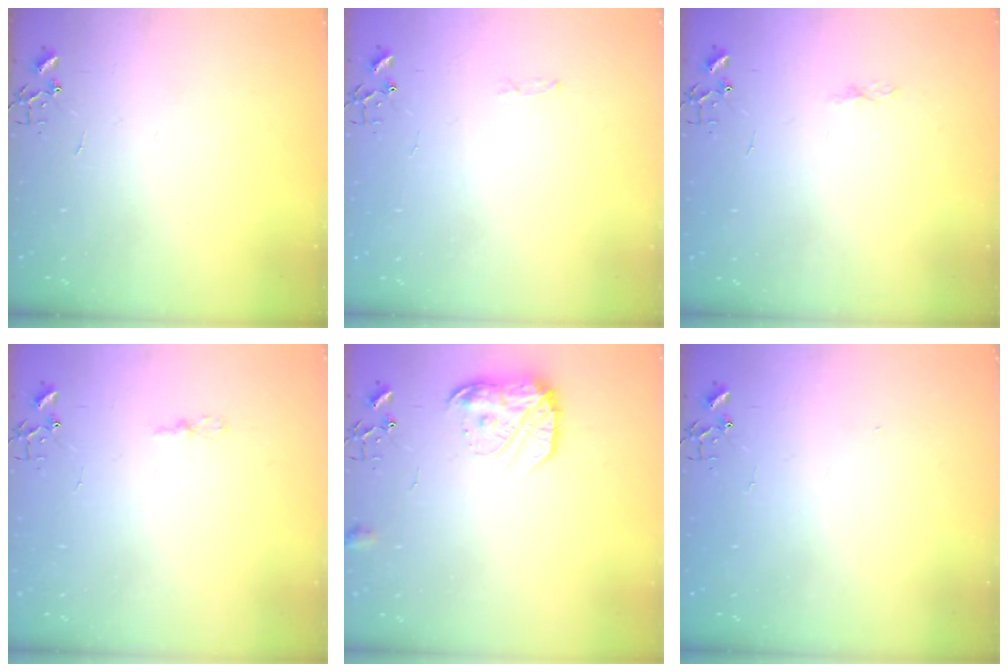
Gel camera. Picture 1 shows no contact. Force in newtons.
{"total": 2.8, "press": 2.8, "slide": 0.4}
{"total": 3.6, "press": 3.5, "slide": 0.5}
{"total": 3.1, "press": 3.1, "slide": 0.3}
{"total": 14.3, "press": 14.3, "slide": 0.9}
{"total": 1.3, "press": 1.2, "slide": 0.1}